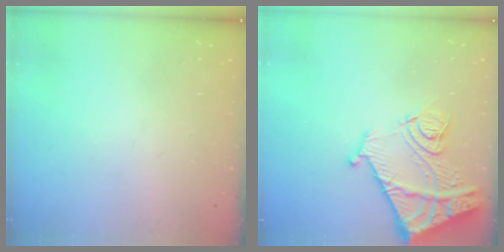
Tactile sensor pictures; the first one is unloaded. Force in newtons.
{"total": 17.2, "press": 17.1, "slide": 2.0}